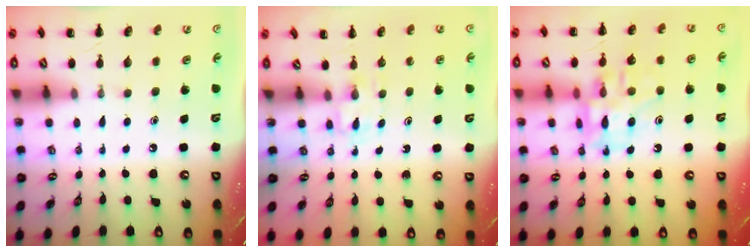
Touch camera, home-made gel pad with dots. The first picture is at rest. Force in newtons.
{"total": 2.6, "press": 2.4, "slide": 1.0}
{"total": 12.8, "press": 12.6, "slide": 1.8}